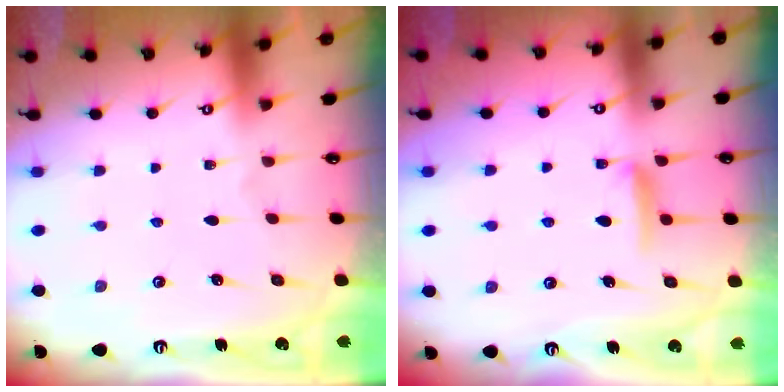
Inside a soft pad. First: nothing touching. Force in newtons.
{"total": 7.1, "press": 7.1, "slide": 0.7}